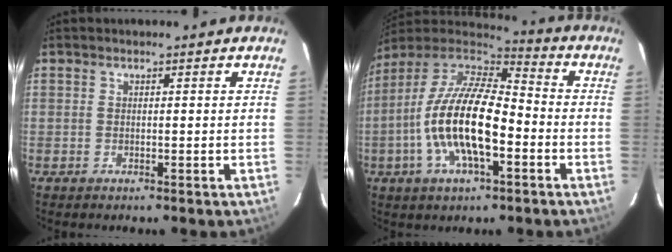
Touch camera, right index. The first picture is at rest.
{"total": 18.5, "force": [-4.8, 7.0, 16.5], "torque": [-0.323, -0.008, -0.094]}